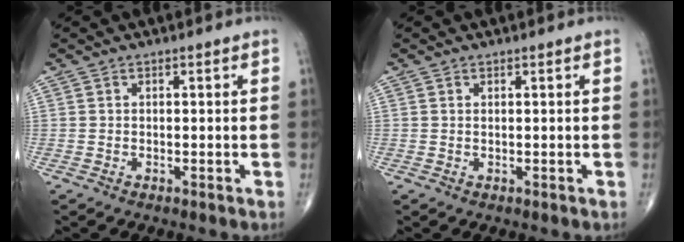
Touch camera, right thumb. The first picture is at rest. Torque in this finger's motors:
{"motor_torque": [-0.22, 0.00, 0.26, 0.20, -0.01]}